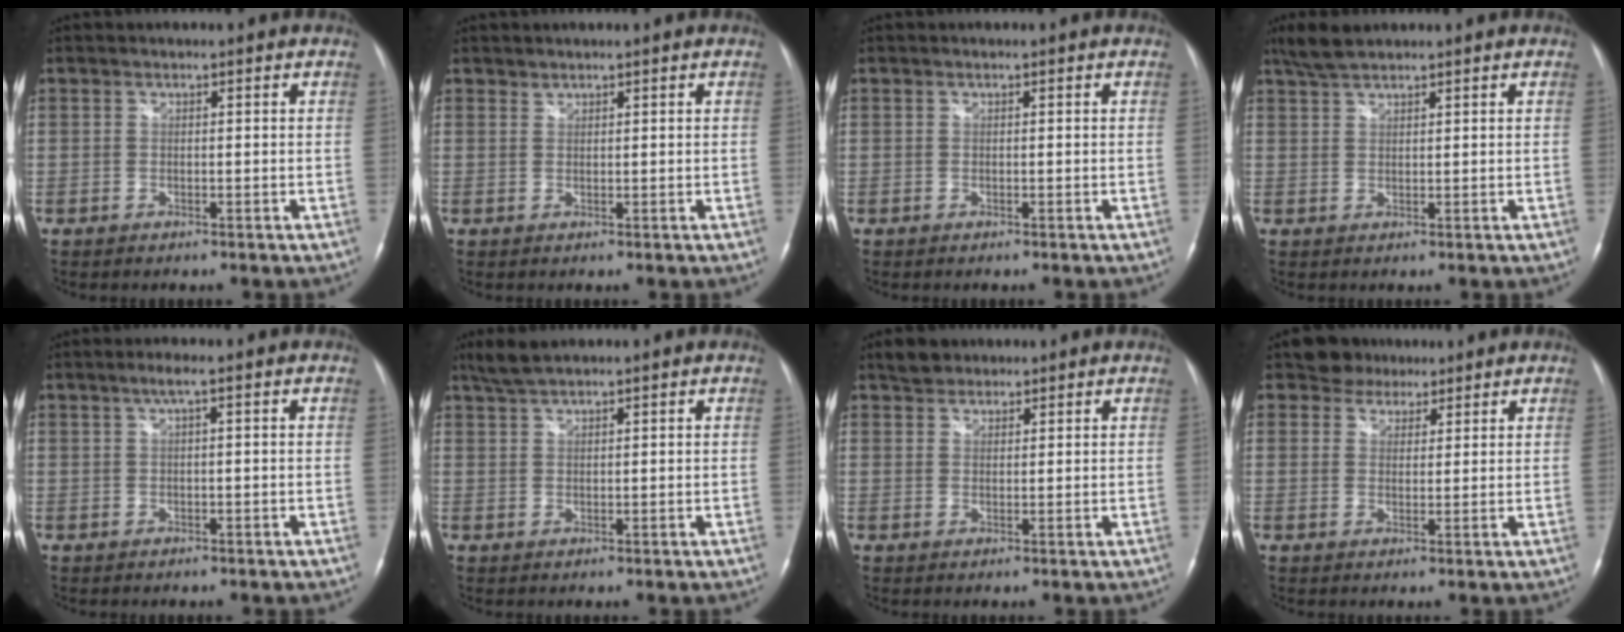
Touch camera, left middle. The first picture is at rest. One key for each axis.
{"total": 0.6, "fx": 0.6, "fy": 0.1, "fz": -0.1, "tx": 0.001, "ty": -0.005, "tz": 0.010}
{"total": 0.0}
{"total": 3.8, "fx": 3.3, "fy": 0.5, "fz": 1.8, "tx": -0.046, "ty": 0.011, "tz": 0.069}
{"total": 1.7, "fx": 0.7, "fy": -0.1, "fz": 1.6, "tx": -0.034, "ty": 0.009, "tz": 0.012}
{"total": 3.2, "fx": 2.8, "fy": 0.2, "fz": 1.6, "tx": -0.042, "ty": 0.010, "tz": 0.061}
{"total": 2.8, "fx": 2.3, "fy": 1.5, "fz": 0.4, "tx": -0.012, "ty": 0.011, "tz": 0.039}
{"total": 4.1, "fx": 3.2, "fy": 2.6, "fz": 0.0, "tx": 0.003, "ty": 0.008, "tz": 0.048}